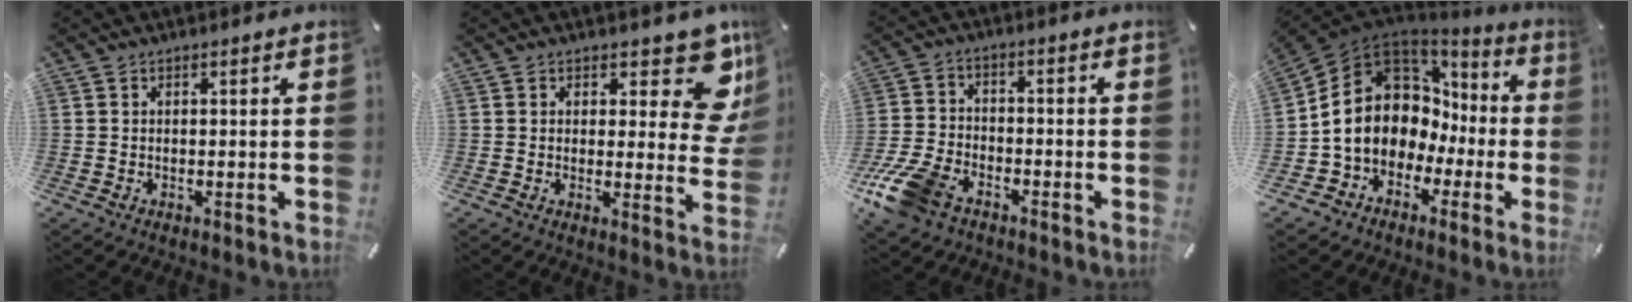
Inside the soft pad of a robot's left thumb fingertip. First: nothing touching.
{"total": 11.1, "force": [6.7, 5.0, 7.3], "torque": [-0.063, -0.056, 0.115]}
{"total": 11.4, "force": [-7.1, 6.6, 6.0], "torque": [-0.132, 0.032, -0.135]}
{"total": 14.2, "force": [0.7, 12.1, 7.5], "torque": [-0.155, -0.014, 0.011]}